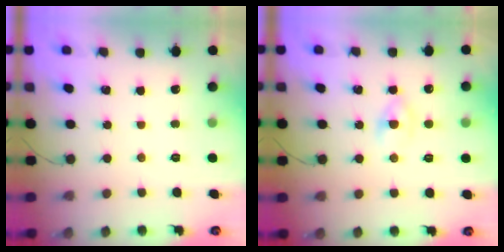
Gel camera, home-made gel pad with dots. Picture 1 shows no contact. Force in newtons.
{"total": 1.8, "press": 1.5, "slide": 1.0}